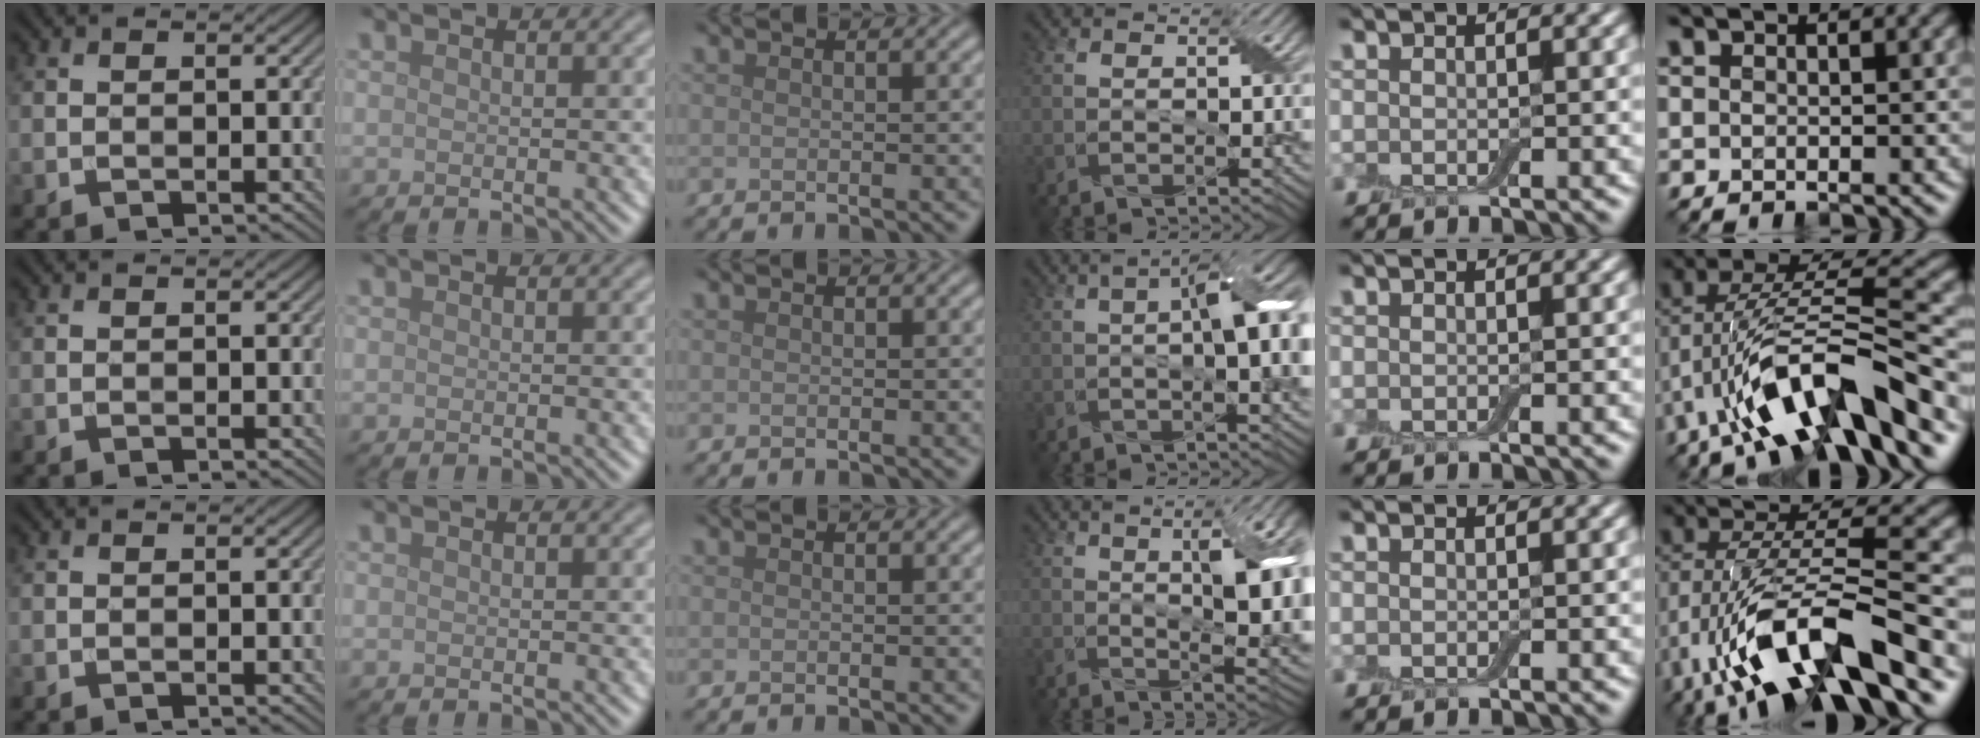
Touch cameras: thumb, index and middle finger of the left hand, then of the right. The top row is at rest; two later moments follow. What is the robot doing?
{"motion": "peel", "object": "aluminum foil"}